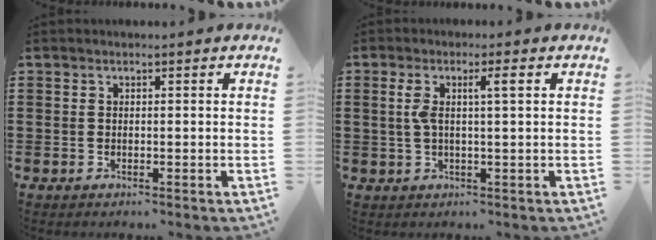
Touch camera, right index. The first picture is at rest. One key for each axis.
{"total": 3.9, "fx": 0.9, "fy": 0.4, "fz": 3.8, "tx": -0.072, "ty": 0.002, "tz": 0.011}